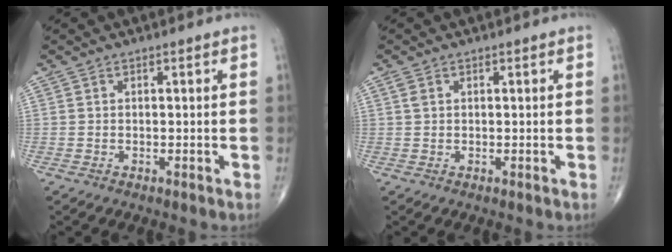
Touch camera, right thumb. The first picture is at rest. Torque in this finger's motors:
{"motor_torque": [0.37, 0.34, 0.49, 0.17, -0.02]}